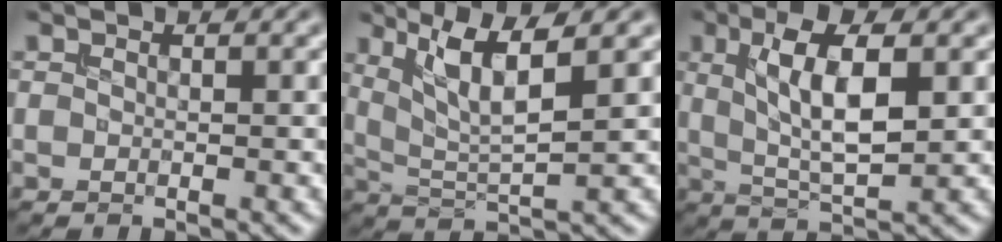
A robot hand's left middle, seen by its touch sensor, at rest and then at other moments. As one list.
[{"total": 5.5, "force": [2.3, 1.3, 4.8], "torque": [-0.091, -0.002, 0.045]}, {"total": 6.6, "force": [1.3, 2.2, 6.0], "torque": [-0.110, 0.004, 0.024]}]